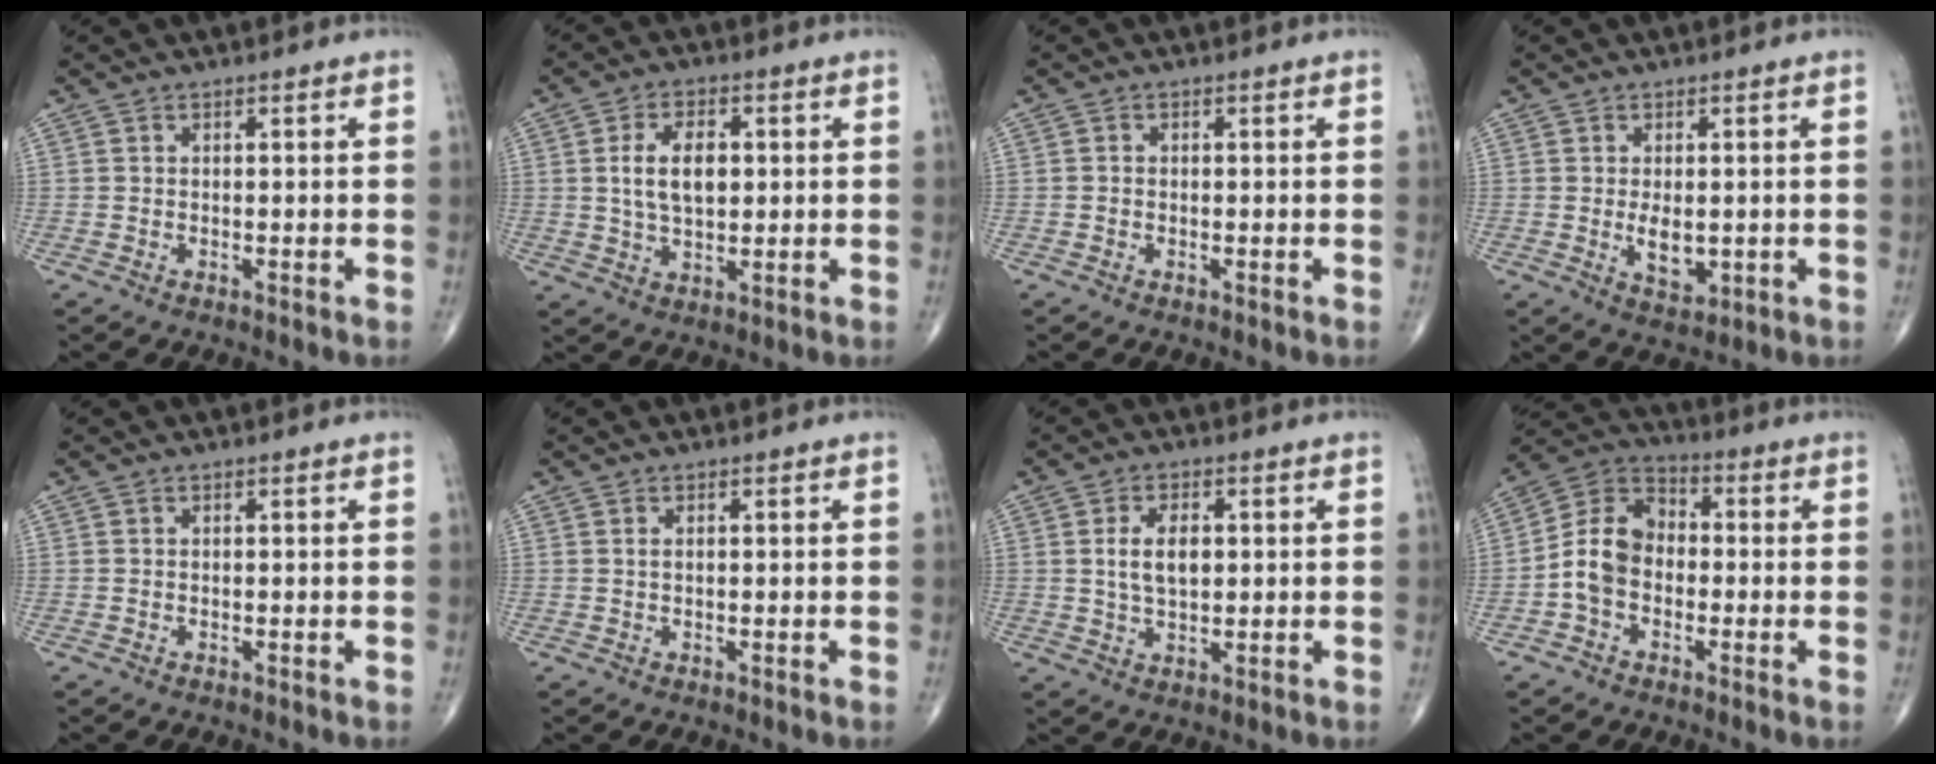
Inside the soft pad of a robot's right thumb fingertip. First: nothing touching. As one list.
[{"total": 8.5, "force": [1.3, 4.9, 6.8], "torque": [-0.112, -0.001, 0.026]}, {"total": 0.8, "force": [-0.1, 0.7, 0.4], "torque": [-0.005, 0.002, -0.002]}, {"total": 4.8, "force": [-0.3, 2.7, 4.0], "torque": [-0.058, -0.011, 0.004]}, {"total": 0.0}, {"total": 0.9, "force": [0.3, 0.5, 0.8], "torque": [-0.017, 0.004, 0.008]}, {"total": 6.5, "force": [1.0, 3.7, 5.2], "torque": [-0.088, -0.003, 0.020]}, {"total": 10.7, "force": [-1.7, 8.0, 6.8], "torque": [-0.113, 0.038, -0.046]}]